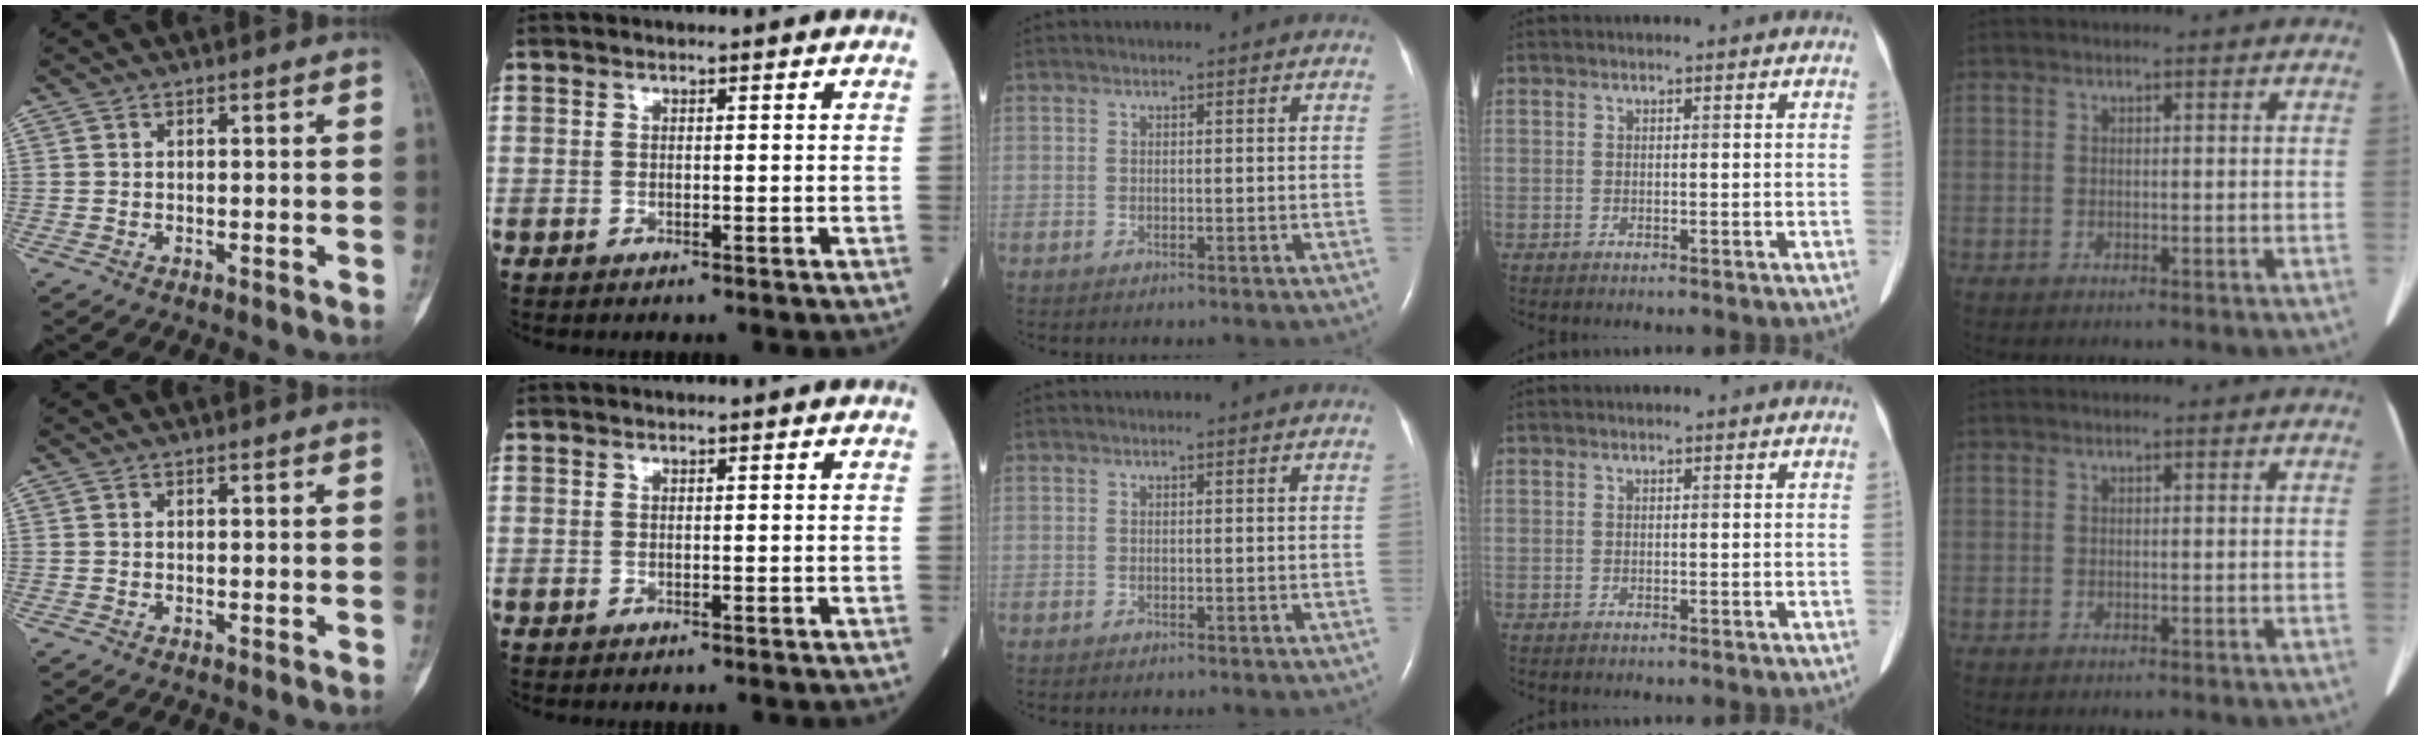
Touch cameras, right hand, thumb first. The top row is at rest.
{}